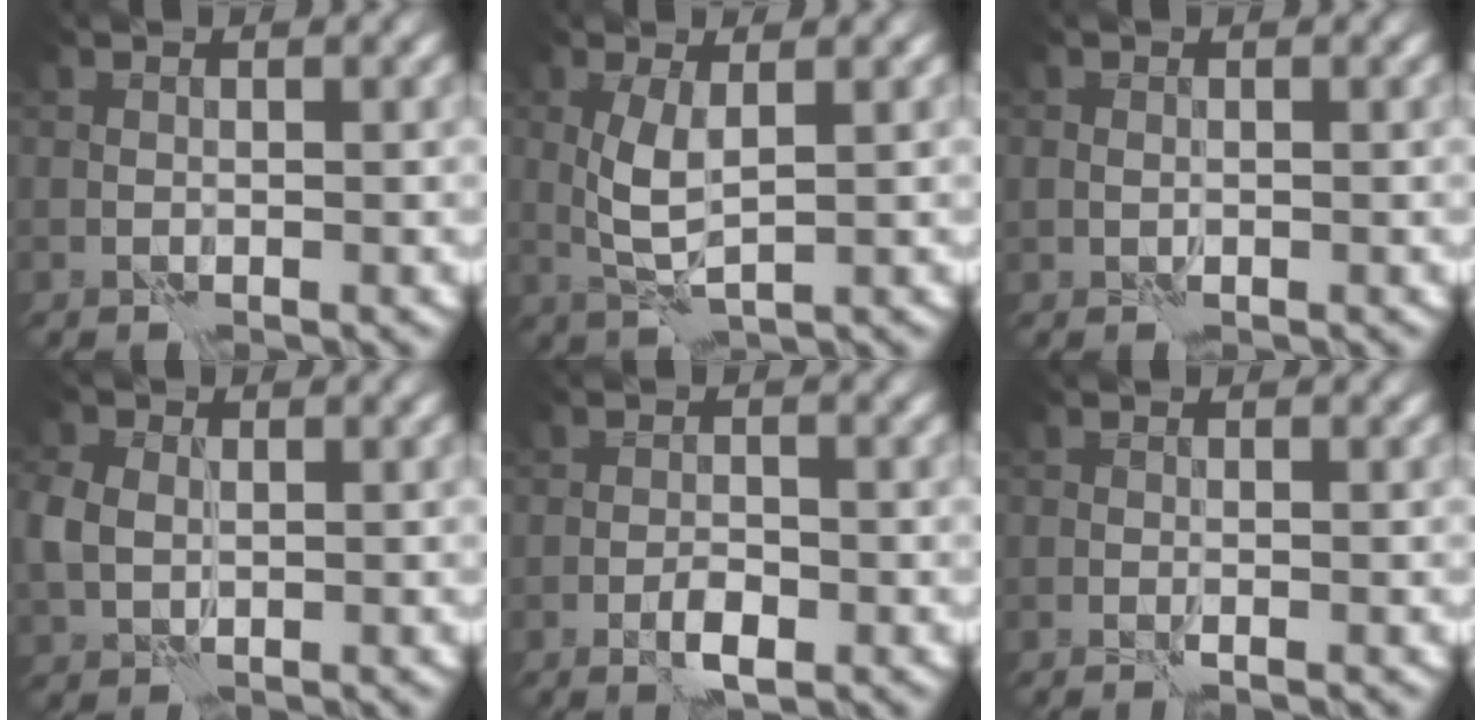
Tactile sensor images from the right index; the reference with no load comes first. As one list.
[{"total": 3.1, "force": [0.8, 0.7, 2.9], "torque": [-0.069, 0.001, 0.017]}, {"total": 0.6, "force": [0.1, 0.4, 0.3], "torque": [-0.006, 0.000, 0.004]}, {"total": 3.1, "force": [0.4, 2.4, 1.9], "torque": [-0.054, 0.002, 0.006]}, {"total": 2.1, "force": [-0.9, 0.7, 1.8], "torque": [-0.031, 0.001, -0.018]}, {"total": 0.7, "force": [-0.3, -0.3, 0.6], "torque": [-0.017, 0.002, -0.005]}]